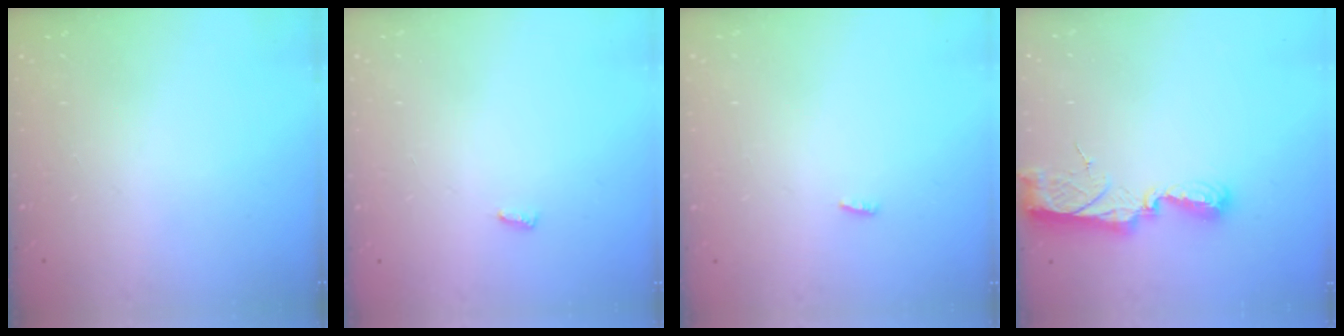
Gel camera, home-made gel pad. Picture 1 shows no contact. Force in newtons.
{"total": 2.8, "press": 2.8, "slide": 0.4}
{"total": 2.3, "press": 2.1, "slide": 0.8}
{"total": 9.8, "press": 9.7, "slide": 0.9}